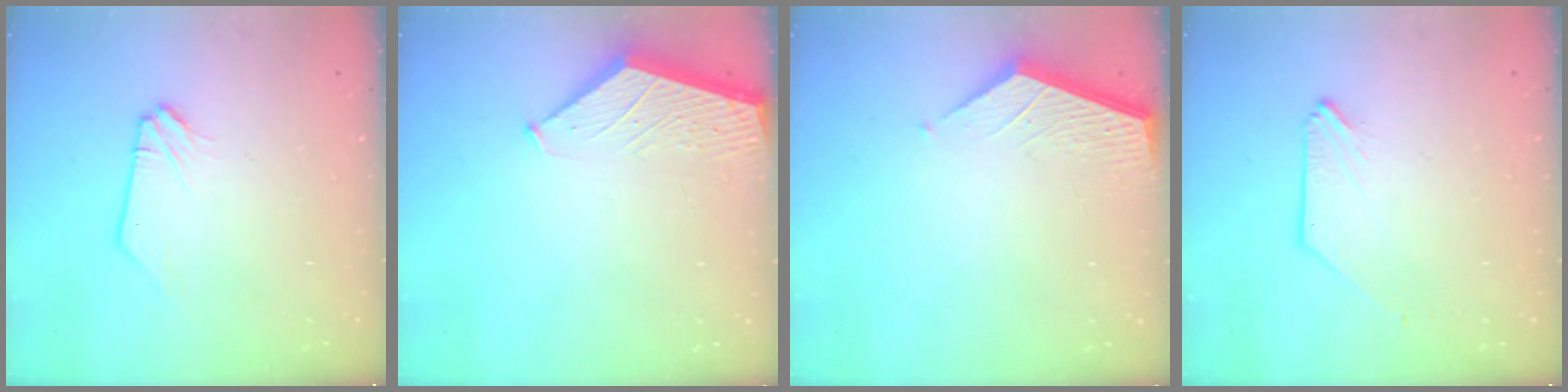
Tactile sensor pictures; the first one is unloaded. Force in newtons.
{"total": 2.4, "press": 2.4, "slide": 0.3}
{"total": 3.7, "press": 3.7, "slide": 0.1}
{"total": 0.0}